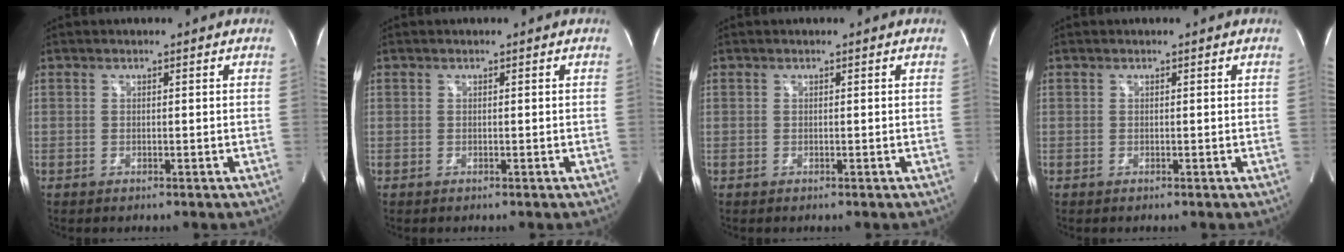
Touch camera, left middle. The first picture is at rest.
{"total": 0.0}
{"total": 0.0}
{"total": 0.0}